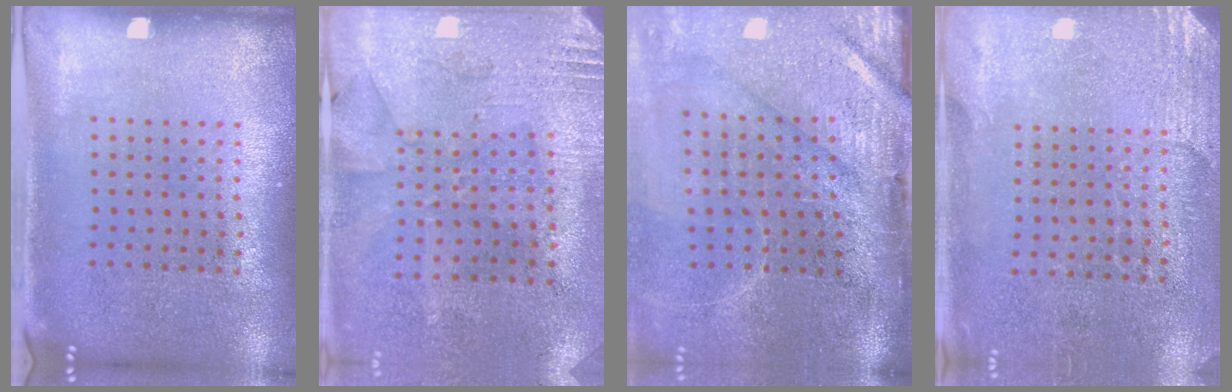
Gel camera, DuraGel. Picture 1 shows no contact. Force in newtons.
{"total": 2.8, "press": 2.2, "slide": 1.7}
{"total": 4.2, "press": 3.6, "slide": 2.3}
{"total": 2.7, "press": 2.4, "slide": 1.3}